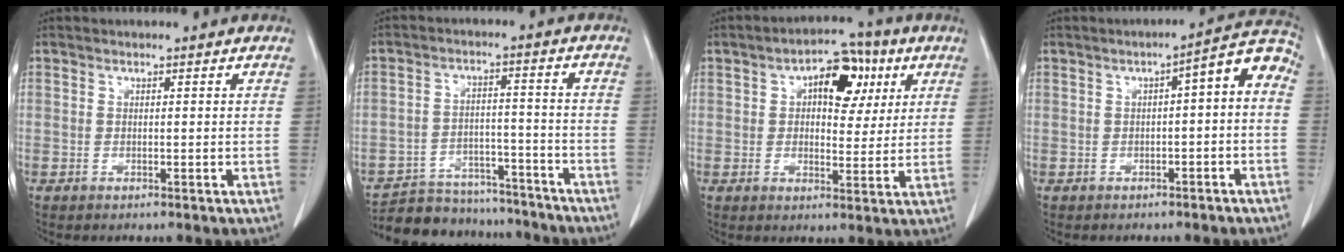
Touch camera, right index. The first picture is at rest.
{"total": 14.7, "force": [-13.6, 4.9, 3.0], "torque": [-0.044, 0.025, -0.195]}
{"total": 9.2, "force": [3.4, 4.8, 7.0], "torque": [-0.095, 0.027, 0.048]}
{"total": 6.7, "force": [-0.5, 1.8, 6.5], "torque": [-0.079, 0.036, -0.010]}